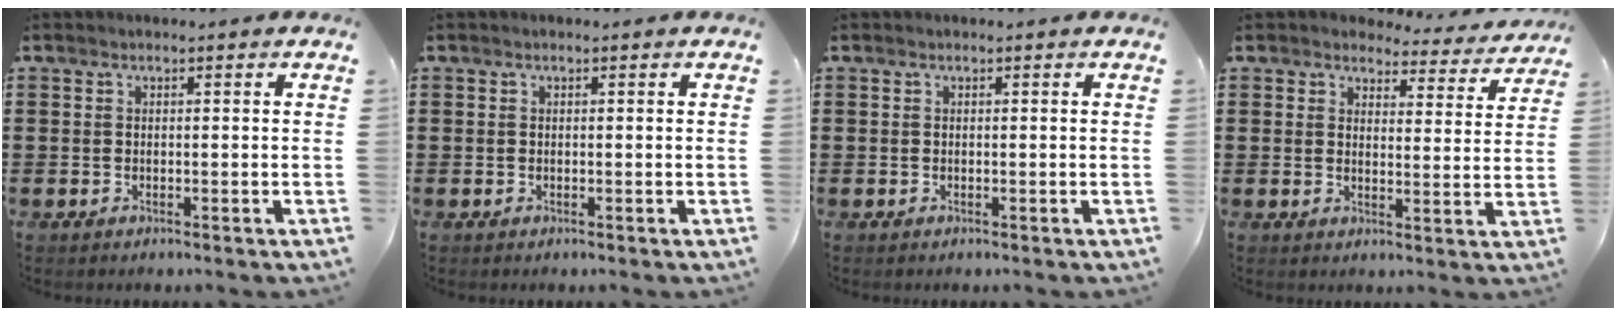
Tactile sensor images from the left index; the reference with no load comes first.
{"total": 0.0}
{"total": 0.0}
{"total": 3.9, "force": [3.7, 0.9, 0.9], "torque": [-0.029, -0.019, 0.062]}